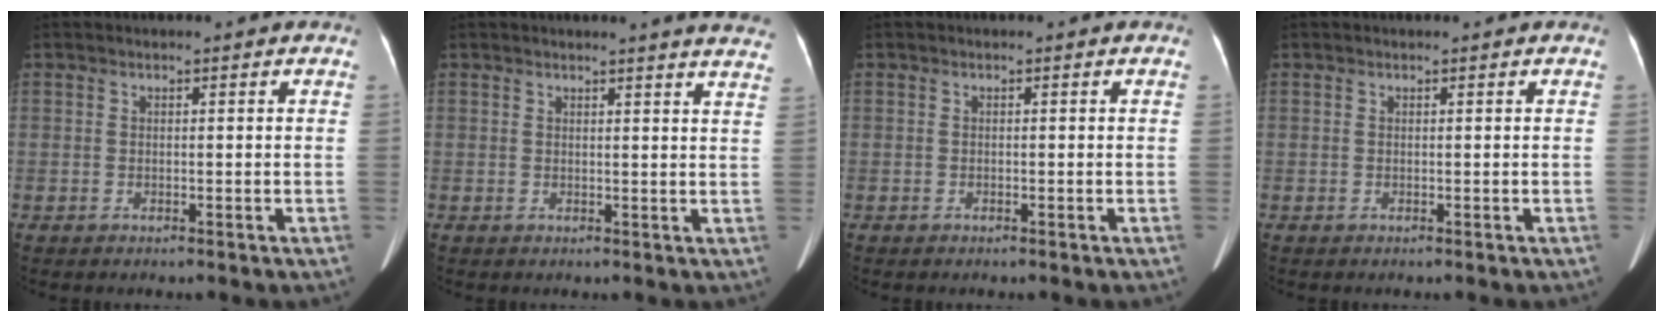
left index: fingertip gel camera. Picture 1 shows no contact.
{"total": 9.2, "force": [8.5, -0.1, 3.3], "torque": [-0.029, -0.040, 0.066]}
{"total": 0.0}
{"total": 0.0}